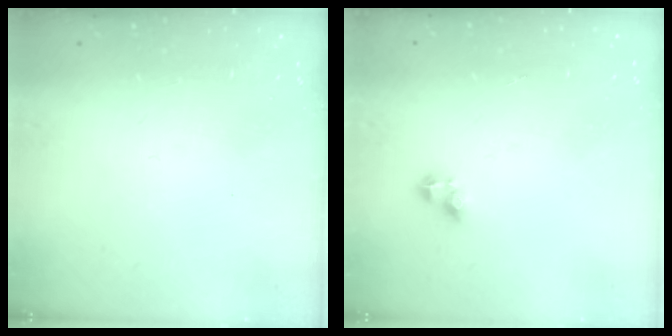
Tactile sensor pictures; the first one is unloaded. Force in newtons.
{"total": 3.0, "press": 3.0, "slide": 0.3}